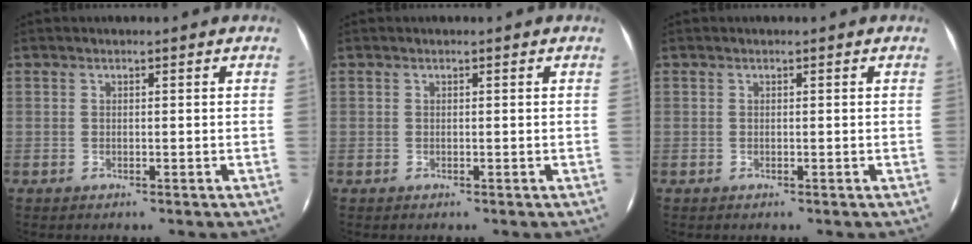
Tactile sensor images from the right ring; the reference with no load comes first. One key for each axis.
{"total": 0.0}
{"total": 0.0}